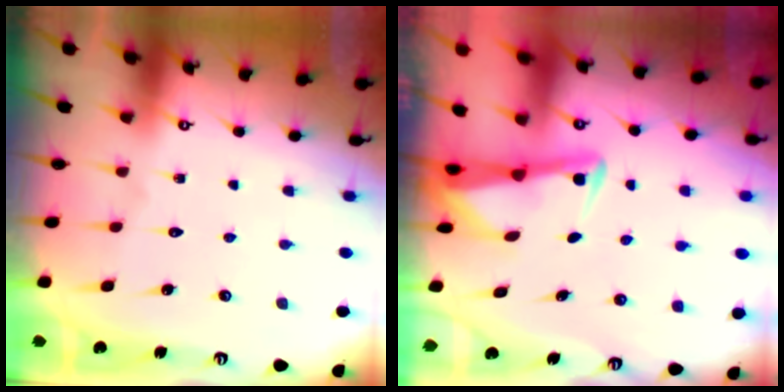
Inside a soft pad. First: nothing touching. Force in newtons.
{"total": 3.0, "press": 3.0, "slide": 0.4}